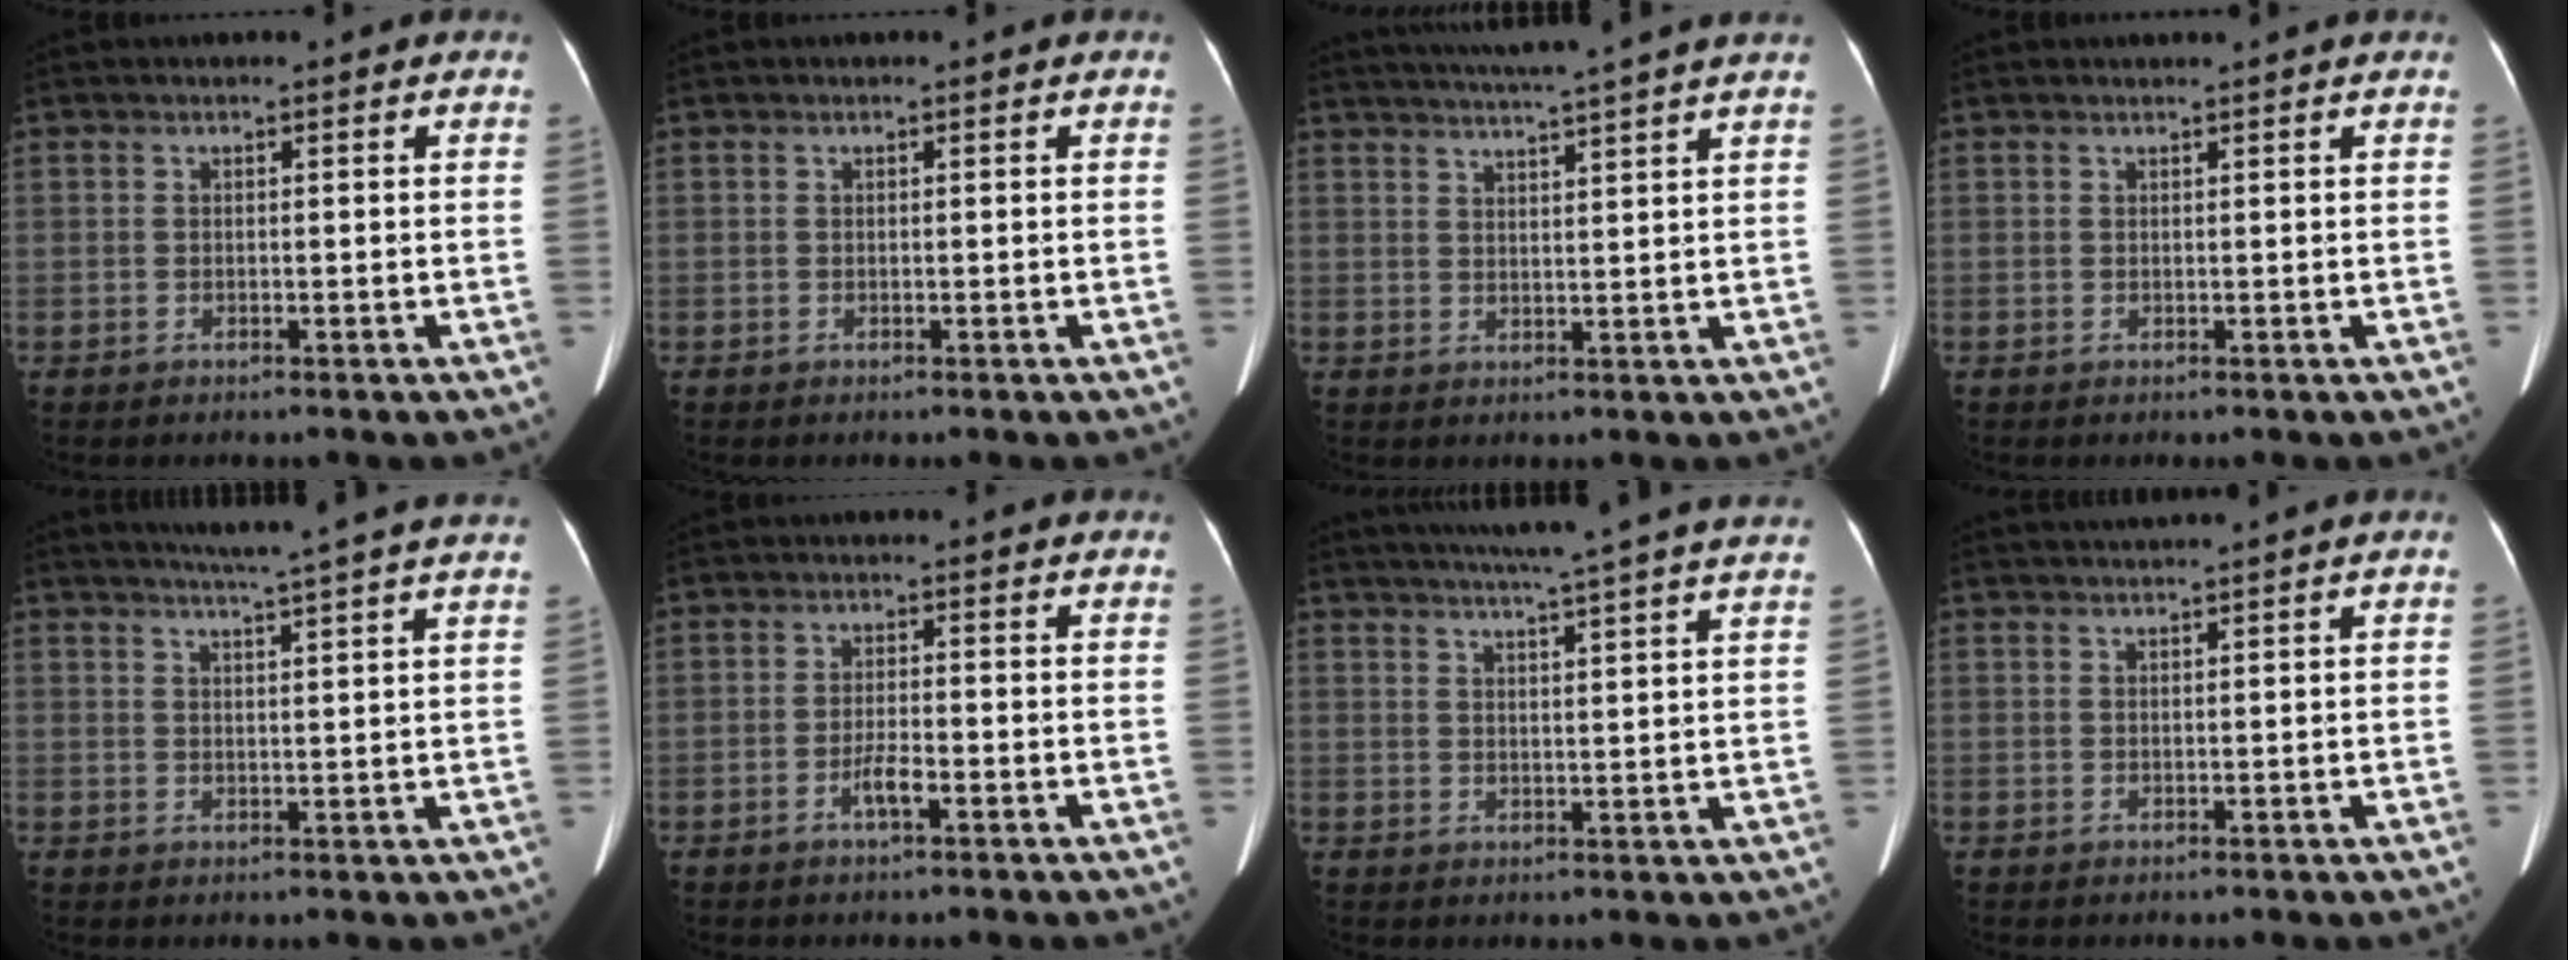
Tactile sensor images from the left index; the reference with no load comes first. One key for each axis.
{"total": 0.0}
{"total": 10.9, "fx": 9.5, "fy": -1.8, "fz": 5.0, "tx": -0.082, "ty": 0.004, "tz": 0.126}
{"total": 1.7, "fx": 1.5, "fy": -0.2, "fz": 0.6, "tx": -0.009, "ty": 0.011, "tz": 0.021}
{"total": 10.6, "fx": 9.2, "fy": -1.4, "fz": 5.2, "tx": -0.081, "ty": 0.007, "tz": 0.108}
{"total": 2.8, "fx": -1.4, "fy": 0.4, "fz": 2.3, "tx": -0.047, "ty": -0.002, "tz": -0.027}
{"total": 18.7, "fx": 16.5, "fy": -1.2, "fz": 8.8, "tx": -0.144, "ty": -0.009, "tz": 0.208}
{"total": 2.4, "fx": 2.0, "fy": -0.9, "fz": 0.9, "tx": -0.009, "ty": 0.013, "tz": 0.041}